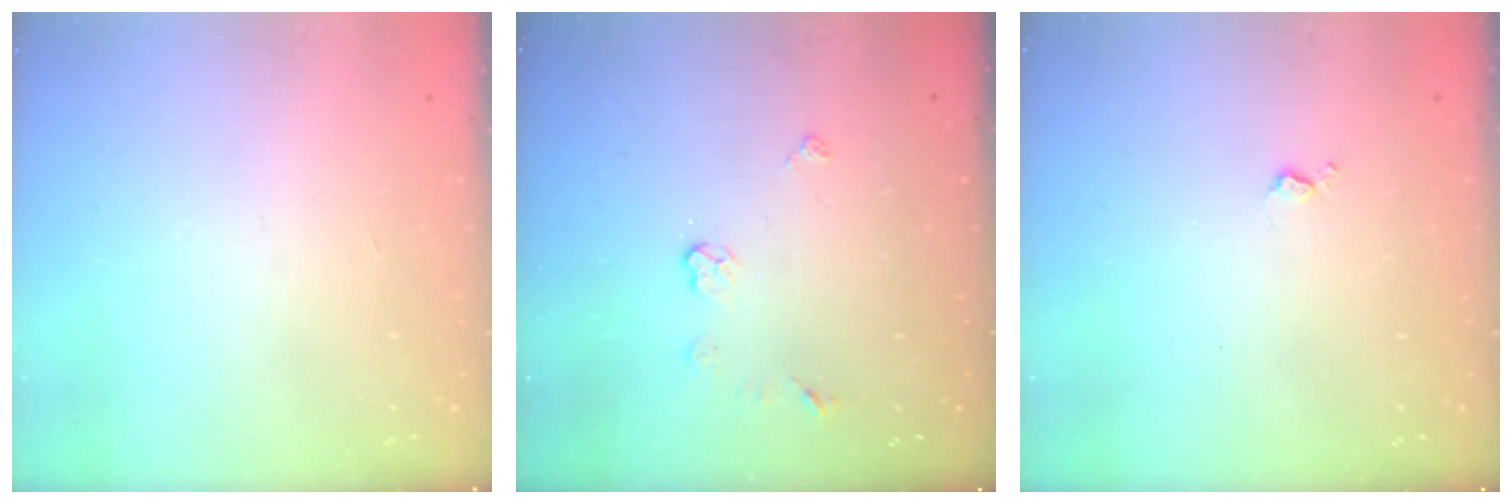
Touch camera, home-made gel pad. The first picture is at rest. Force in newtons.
{"total": 5.1, "press": 5.1, "slide": 0.5}
{"total": 3.4, "press": 3.3, "slide": 0.5}